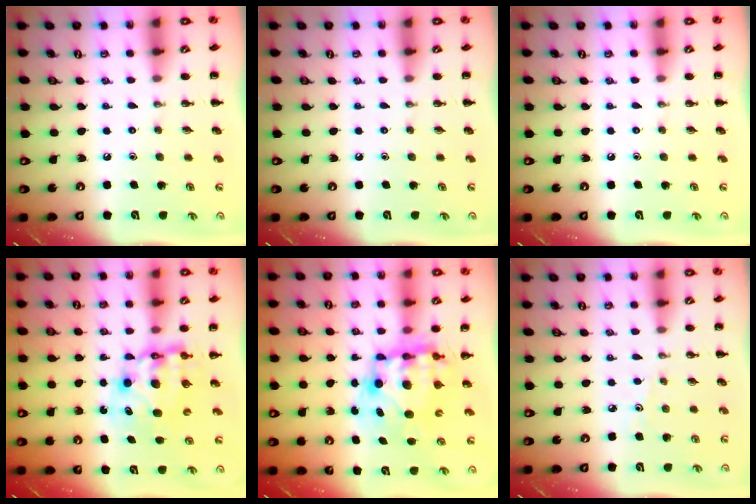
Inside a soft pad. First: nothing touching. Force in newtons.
{"total": 0.0}
{"total": 0.0}
{"total": 7.8, "press": 7.5, "slide": 2.2}
{"total": 10.3, "press": 10.0, "slide": 2.3}
{"total": 2.2, "press": 2.0, "slide": 0.9}